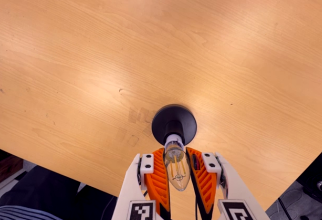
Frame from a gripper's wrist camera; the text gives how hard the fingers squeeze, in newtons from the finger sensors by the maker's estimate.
{"total": 21.4, "left": 21.3, "right": 21.5}